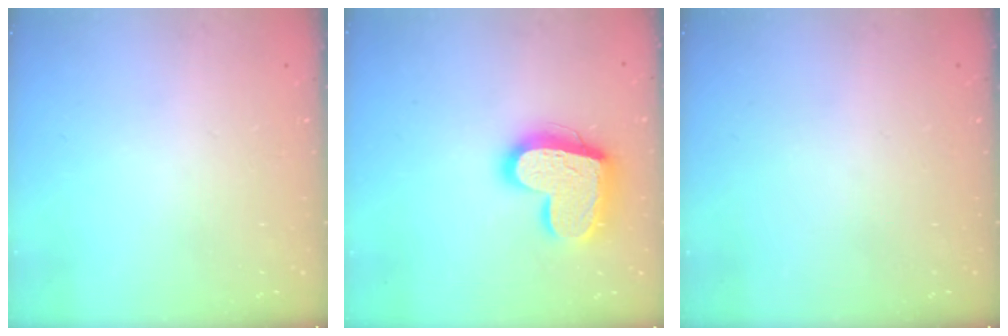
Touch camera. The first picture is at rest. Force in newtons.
{"total": 18.3, "press": 18.2, "slide": 1.7}
{"total": 0.0}